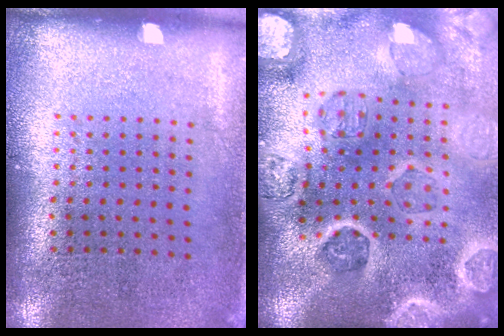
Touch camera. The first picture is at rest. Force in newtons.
{"total": 5.2, "press": 4.5, "slide": 2.7}